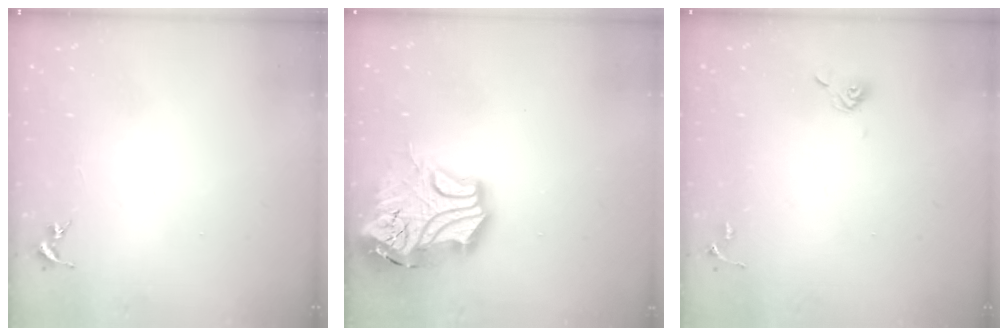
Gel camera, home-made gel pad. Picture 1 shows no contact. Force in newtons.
{"total": 19.5, "press": 19.3, "slide": 2.9}
{"total": 5.7, "press": 5.3, "slide": 2.1}